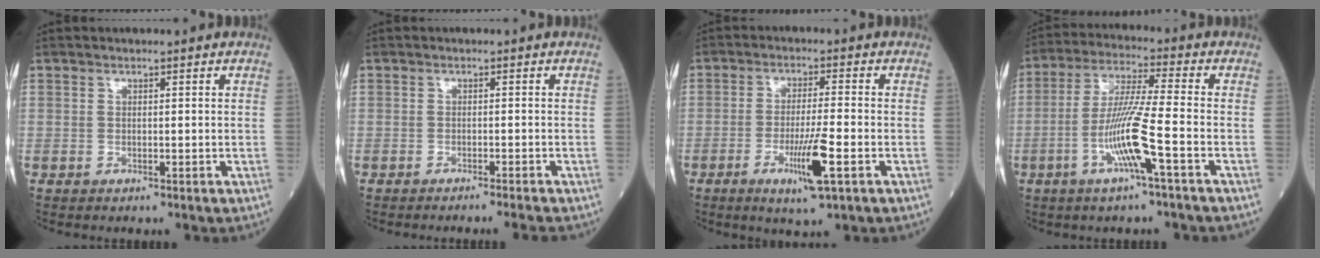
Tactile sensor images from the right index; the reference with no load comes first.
{"total": 3.9, "force": [-3.7, -0.7, 1.2], "torque": [-0.007, -0.008, -0.048]}
{"total": 7.4, "force": [-2.9, 0.0, 6.8], "torque": [-0.124, -0.015, -0.051]}
{"total": 10.2, "force": [-3.6, -0.4, 9.5], "torque": [-0.188, -0.004, -0.073]}